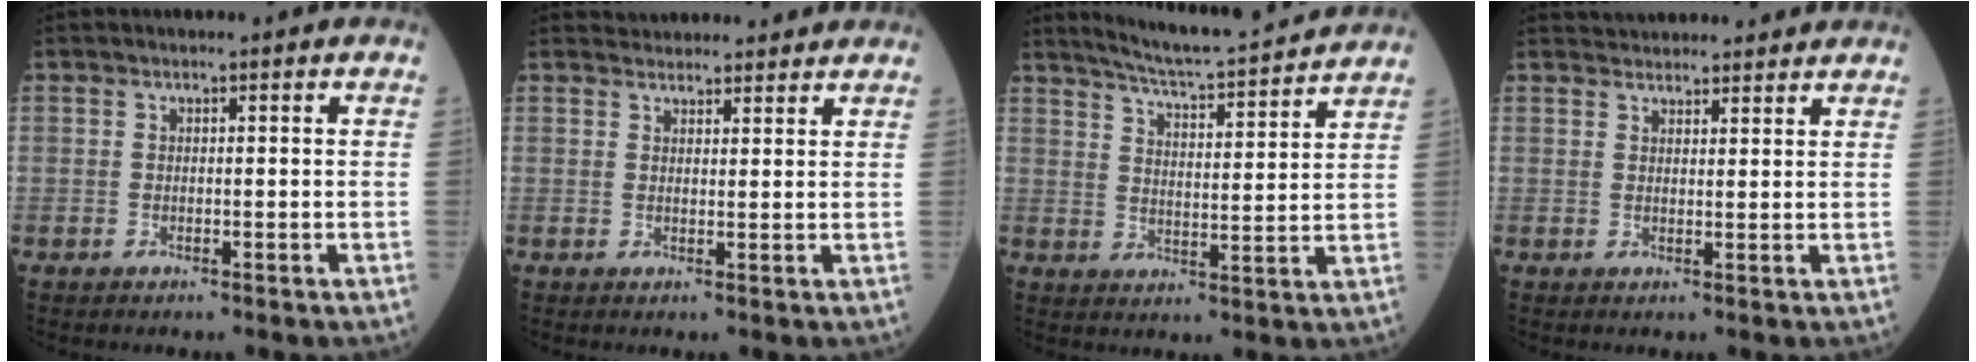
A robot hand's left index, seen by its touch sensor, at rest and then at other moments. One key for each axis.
{"total": 7.7, "fx": 7.4, "fy": 1.8, "fz": 1.4, "tx": -0.012, "ty": 0.030, "tz": 0.092}
{"total": 13.9, "fx": 13.1, "fy": 0.0, "fz": 4.7, "tx": -0.085, "ty": 0.005, "tz": 0.187}
{"total": 8.8, "fx": 8.4, "fy": 1.8, "fz": 1.8, "tx": -0.021, "ty": 0.031, "tz": 0.110}